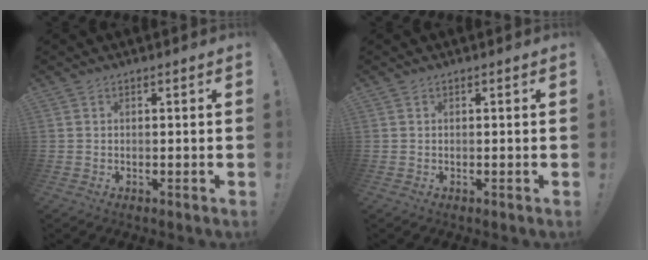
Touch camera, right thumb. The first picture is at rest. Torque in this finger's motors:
{"motor_torque": [-0.07, 0.05, 0.12, -0.10, 0.02]}